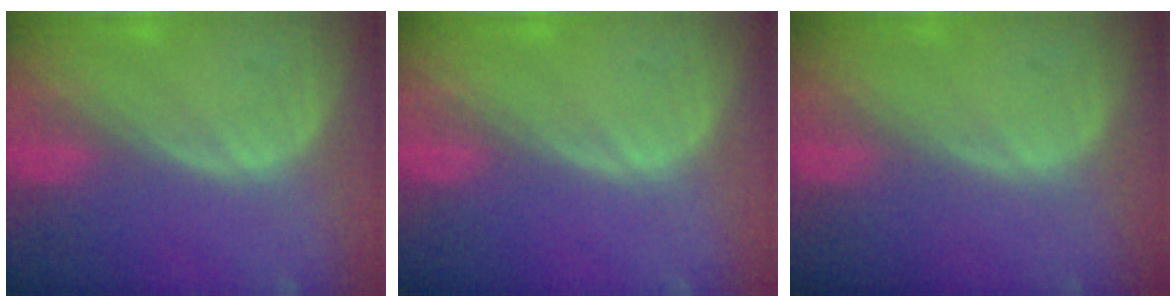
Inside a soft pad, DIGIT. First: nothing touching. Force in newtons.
{"total": 0.0}
{"total": 0.0}